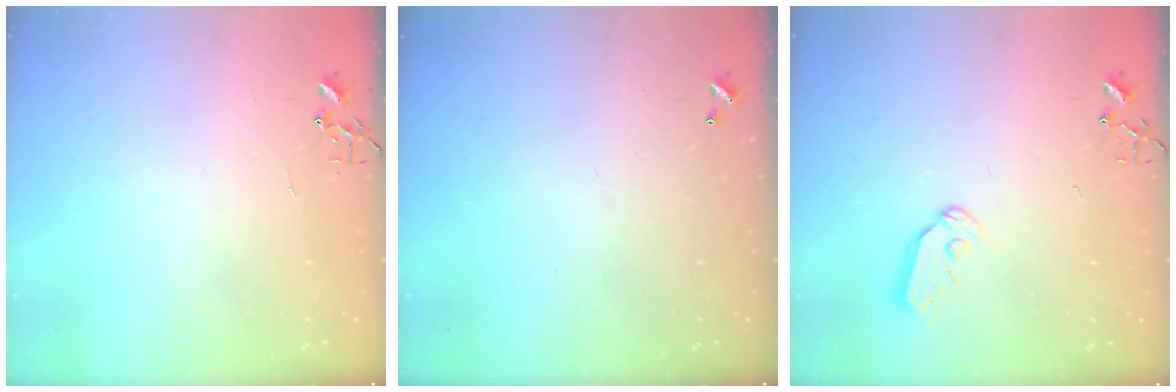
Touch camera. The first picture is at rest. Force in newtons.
{"total": 0.0}
{"total": 7.7, "press": 7.7, "slide": 0.4}